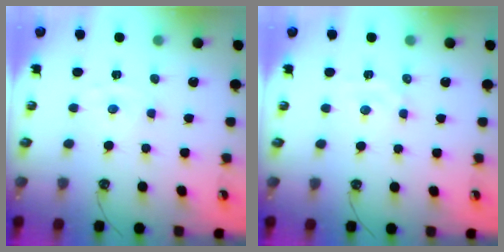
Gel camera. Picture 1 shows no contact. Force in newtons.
{"total": 2.9, "press": 2.9, "slide": 0.6}